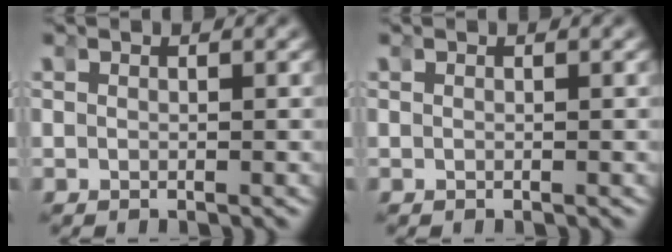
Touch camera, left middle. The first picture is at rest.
{"total": 0.0}